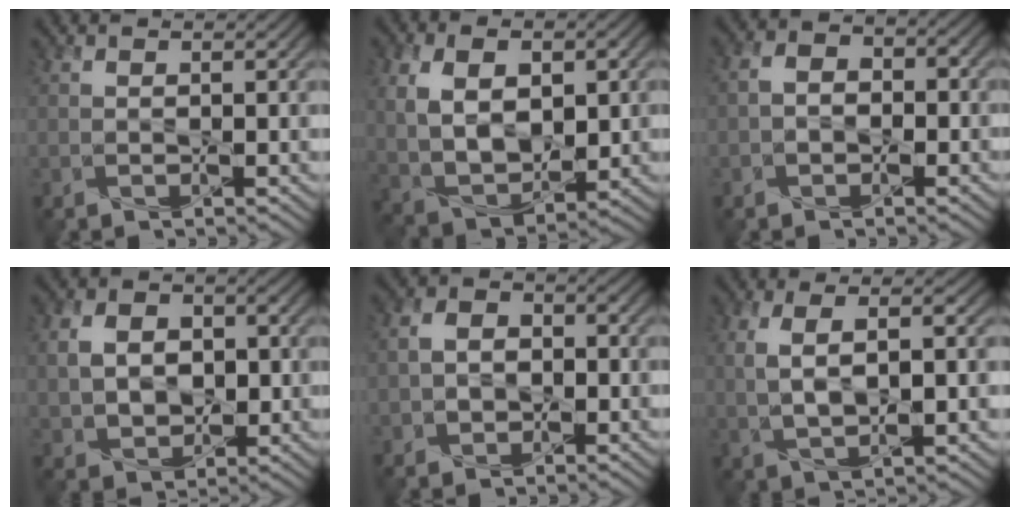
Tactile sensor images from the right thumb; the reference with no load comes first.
{"total": 10.3, "force": [1.9, 6.6, 7.7], "torque": [-0.175, -0.004, 0.041]}
{"total": 3.7, "force": [-0.9, 2.9, 2.2], "torque": [-0.036, 0.006, -0.026]}
{"total": 8.1, "force": [-0.2, 6.1, 5.3], "torque": [-0.124, -0.002, -0.002]}
{"total": 5.8, "force": [-1.5, 4.5, 3.4], "torque": [-0.064, -0.004, -0.033]}
{"total": 8.1, "force": [0.3, 3.9, 7.1], "torque": [-0.153, 0.005, 0.011]}